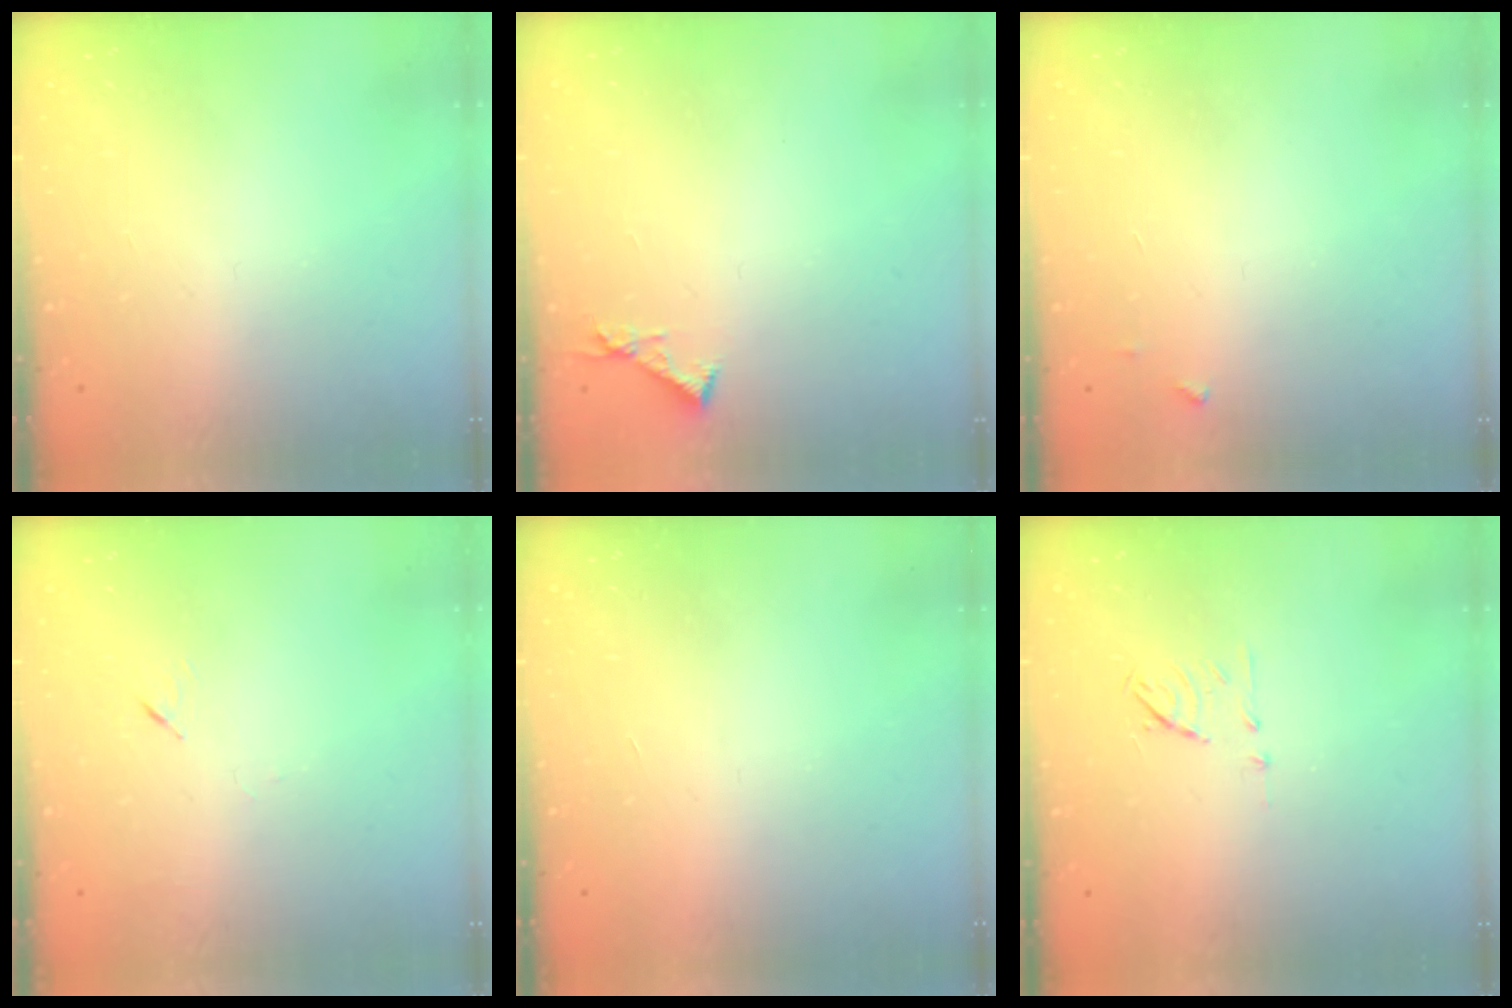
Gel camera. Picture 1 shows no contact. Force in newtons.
{"total": 4.2, "press": 4.2, "slide": 0.4}
{"total": 3.6, "press": 3.6, "slide": 0.2}
{"total": 4.2, "press": 4.1, "slide": 0.7}
{"total": 1.7, "press": 1.7, "slide": 0.1}
{"total": 5.8, "press": 5.7, "slide": 1.1}